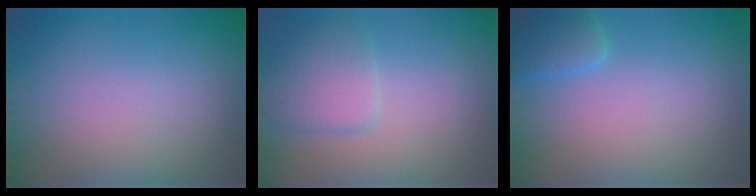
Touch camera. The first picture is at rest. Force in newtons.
{"total": 2.9, "press": 2.9, "slide": 0.3}
{"total": 2.6, "press": 2.6, "slide": 0.3}